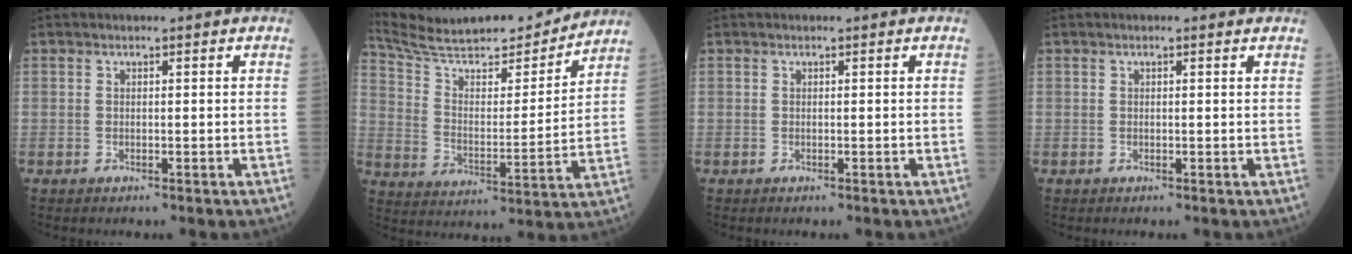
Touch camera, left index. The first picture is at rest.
{"total": 19.2, "force": [17.9, 3.2, 6.1], "torque": [-0.106, -0.011, 0.278]}
{"total": 0.0}
{"total": 1.2, "force": [0.9, 0.3, 0.7], "torque": [-0.015, 0.010, 0.011]}